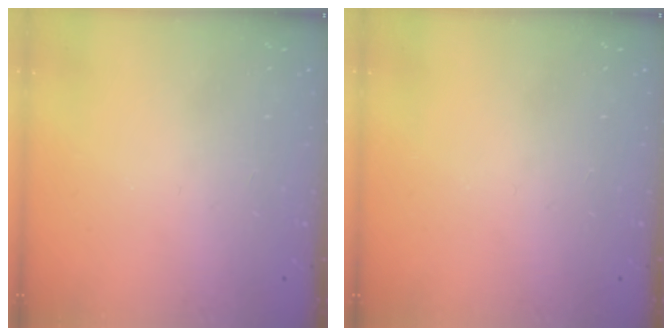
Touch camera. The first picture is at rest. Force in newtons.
{"total": 0.0}